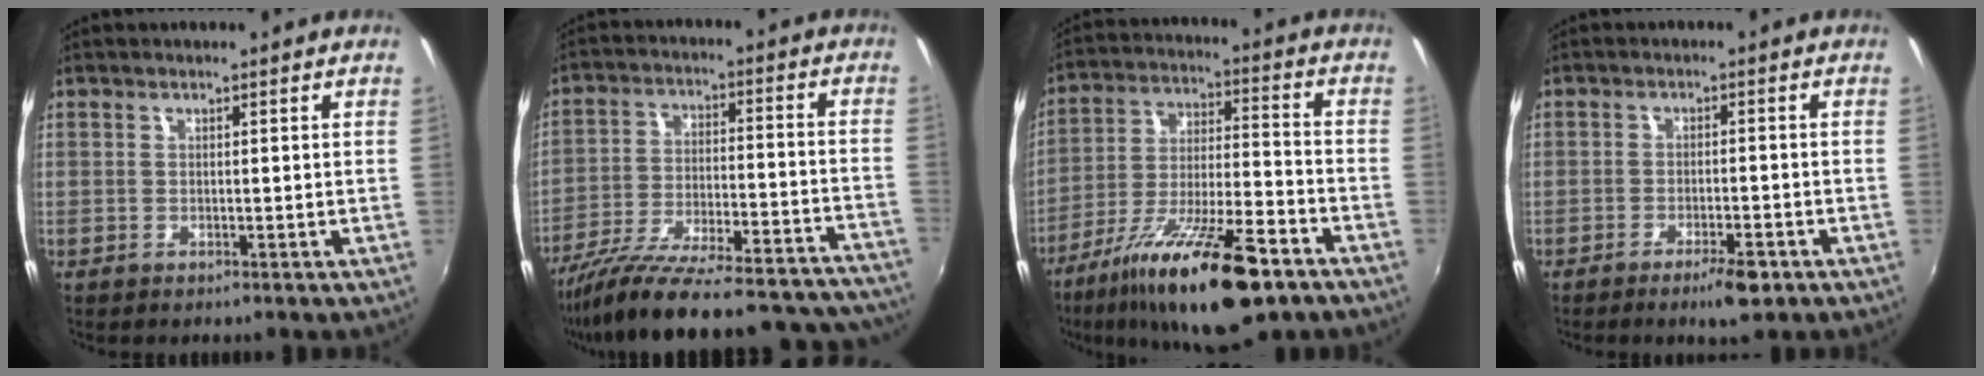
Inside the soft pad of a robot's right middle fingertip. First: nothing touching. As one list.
[{"total": 34.6, "force": [-31.3, 5.5, 13.7], "torque": [-0.218, -0.044, -0.427]}, {"total": 21.5, "force": [-13.9, 5.0, 15.5], "torque": [-0.283, -0.036, -0.233]}, {"total": 4.9, "force": [-3.2, 1.1, 3.5], "torque": [-0.070, -0.003, -0.048]}]